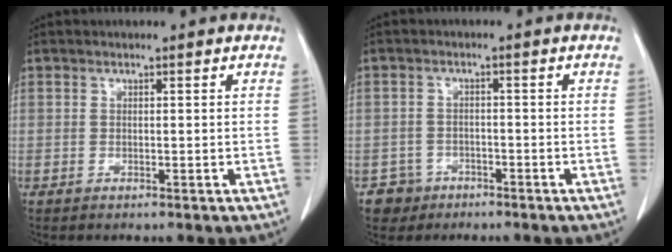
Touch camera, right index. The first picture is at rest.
{"total": 3.6, "force": [-2.0, 3.0, -0.4], "torque": [0.010, 0.013, -0.033]}